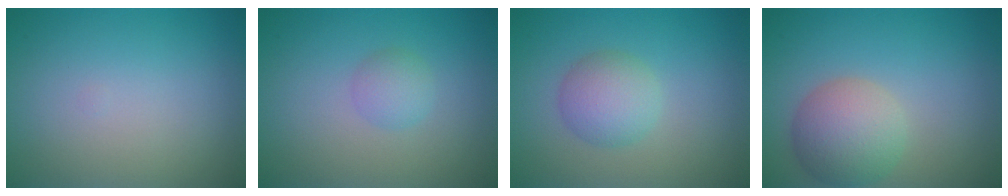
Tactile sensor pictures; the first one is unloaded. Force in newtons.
{"total": 1.7, "press": 1.7, "slide": 0.1}
{"total": 3.2, "press": 3.2, "slide": 0.1}
{"total": 4.9, "press": 4.9, "slide": 0.4}